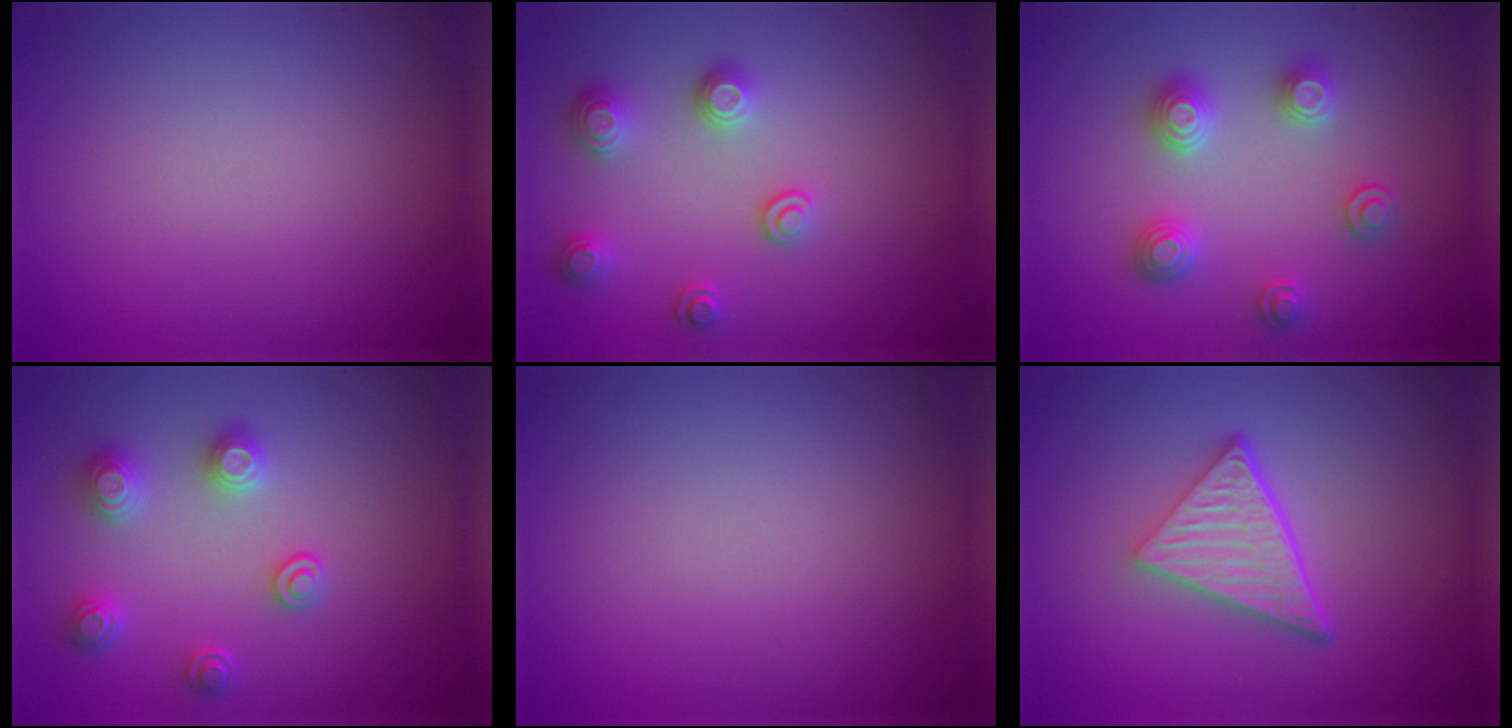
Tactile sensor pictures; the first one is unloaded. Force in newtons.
{"total": 3.0, "press": 2.6, "slide": 1.6}
{"total": 2.9, "press": 2.8, "slide": 0.3}
{"total": 3.1, "press": 3.0, "slide": 0.8}
{"total": 0.0}
{"total": 5.1, "press": 3.6, "slide": 3.7}